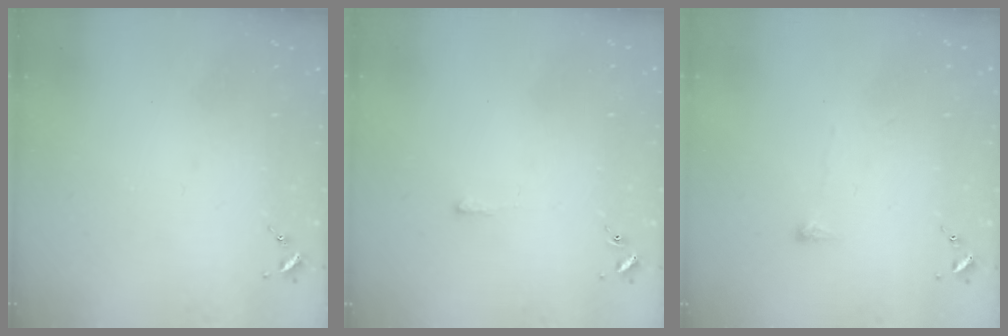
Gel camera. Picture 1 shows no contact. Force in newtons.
{"total": 2.6, "press": 2.6, "slide": 0.4}
{"total": 3.6, "press": 3.5, "slide": 0.5}